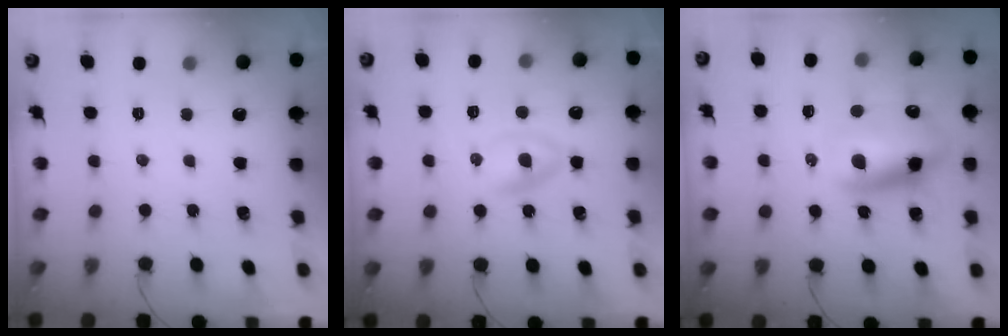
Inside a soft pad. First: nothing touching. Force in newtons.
{"total": 2.9, "press": 2.6, "slide": 1.3}
{"total": 13.3, "press": 12.9, "slide": 3.4}